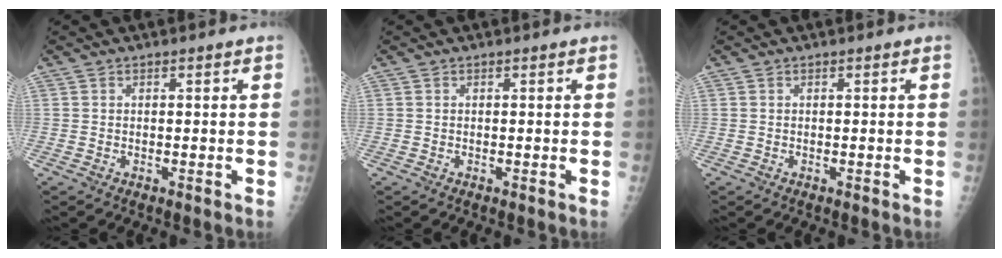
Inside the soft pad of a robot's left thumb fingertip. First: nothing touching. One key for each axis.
{"total": 0.0}
{"total": 0.0}